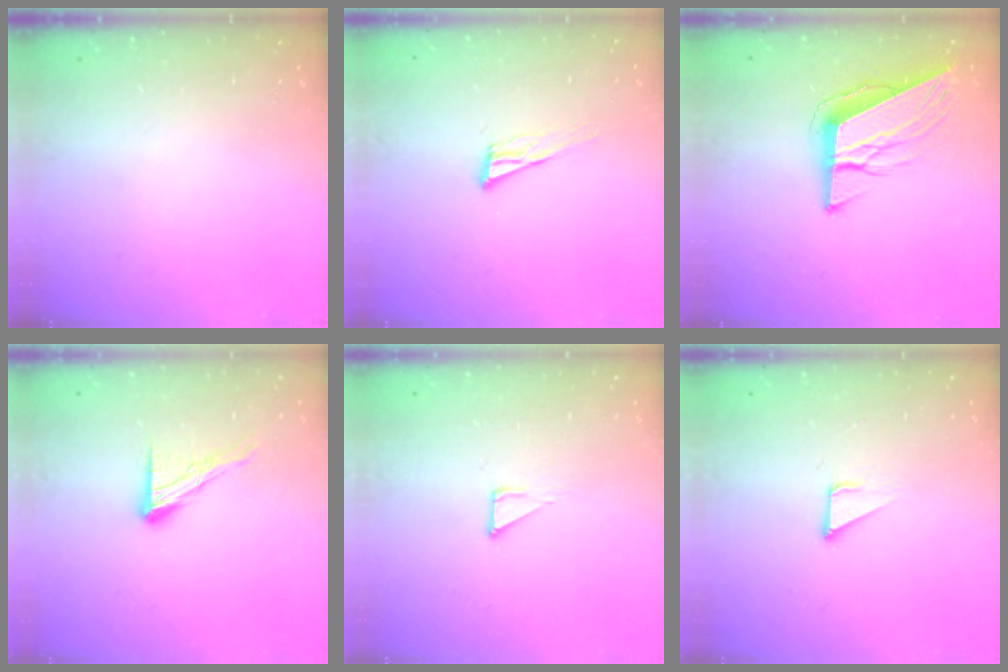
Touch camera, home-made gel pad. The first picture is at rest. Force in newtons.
{"total": 9.2, "press": 8.7, "slide": 3.0}
{"total": 10.5, "press": 10.3, "slide": 1.7}
{"total": 10.4, "press": 10.3, "slide": 0.9}
{"total": 3.4, "press": 3.4, "slide": 0.3}
{"total": 2.4, "press": 2.4, "slide": 0.1}